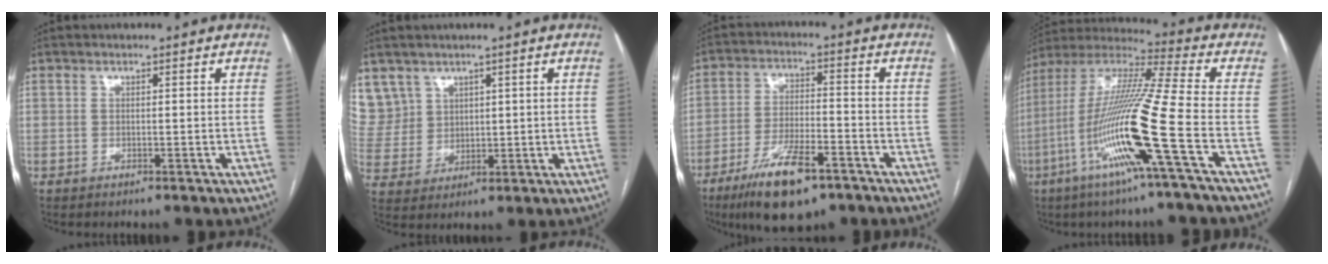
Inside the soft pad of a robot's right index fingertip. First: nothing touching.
{"total": 9.1, "force": [5.5, 7.2, 0.5], "torque": [-0.021, 0.027, 0.132]}
{"total": 12.7, "force": [-7.9, 3.5, 9.3], "torque": [-0.174, -0.014, -0.134]}
{"total": 18.6, "force": [-6.5, -1.4, 17.4], "torque": [-0.351, -0.013, -0.134]}